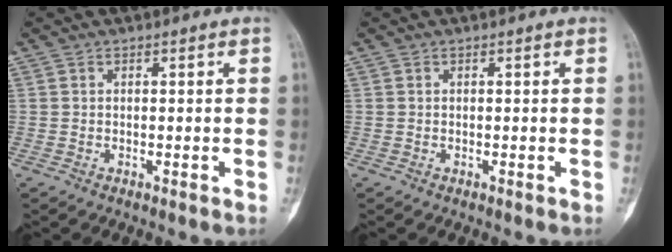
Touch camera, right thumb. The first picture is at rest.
{"total": 0.0}